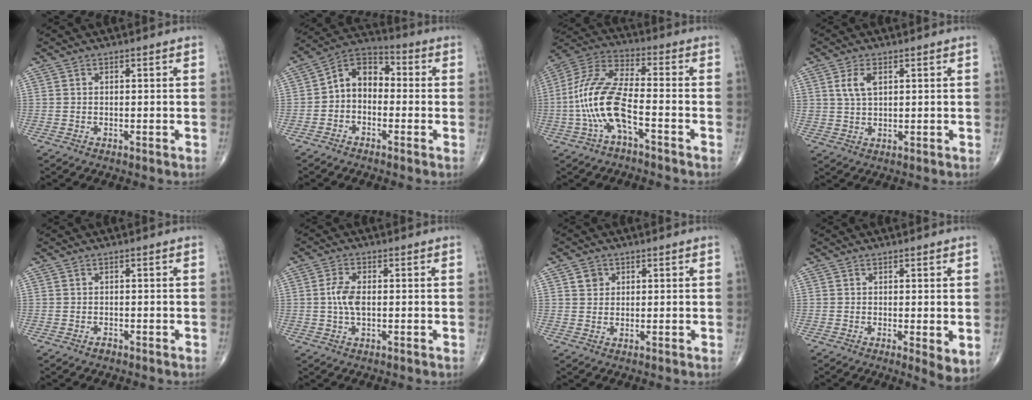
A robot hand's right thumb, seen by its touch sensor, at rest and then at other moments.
{"total": 8.6, "force": [-0.9, 6.2, 5.9], "torque": [-0.069, 0.036, -0.038]}
{"total": 13.7, "force": [-4.2, 4.7, 12.1], "torque": [-0.273, 0.043, -0.084]}
{"total": 4.4, "force": [1.6, 2.4, 3.3], "torque": [-0.064, -0.003, 0.035]}
{"total": 0.6, "force": [-0.4, 0.4, 0.2], "torque": [0.000, 0.001, -0.009]}
{"total": 4.5, "force": [0.0, 2.2, 4.0], "torque": [-0.089, 0.003, -0.002]}
{"total": 2.4, "force": [1.1, 2.0, 0.7], "torque": [0.000, -0.006, 0.015]}
{"total": 4.2, "force": [-0.2, 1.1, 4.0], "torque": [-0.056, -0.015, -0.002]}